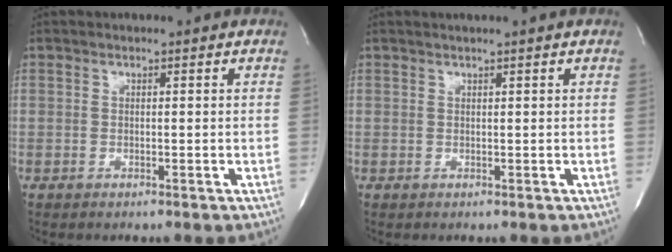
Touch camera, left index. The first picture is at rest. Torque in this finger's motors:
{"motor_torque": [0.16, -0.16, -0.06, 0.00]}